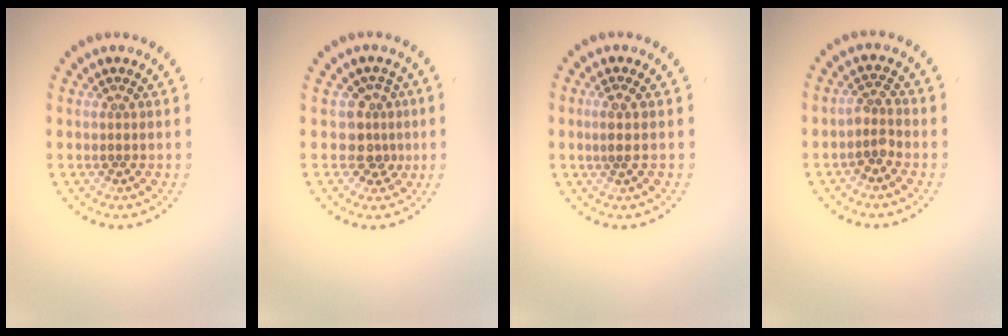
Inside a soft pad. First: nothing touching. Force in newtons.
{"total": 2.6, "press": 2.0, "slide": 1.7}
{"total": 1.0, "press": 0.7, "slide": 0.7}
{"total": 1.8, "press": 1.4, "slide": 1.2}